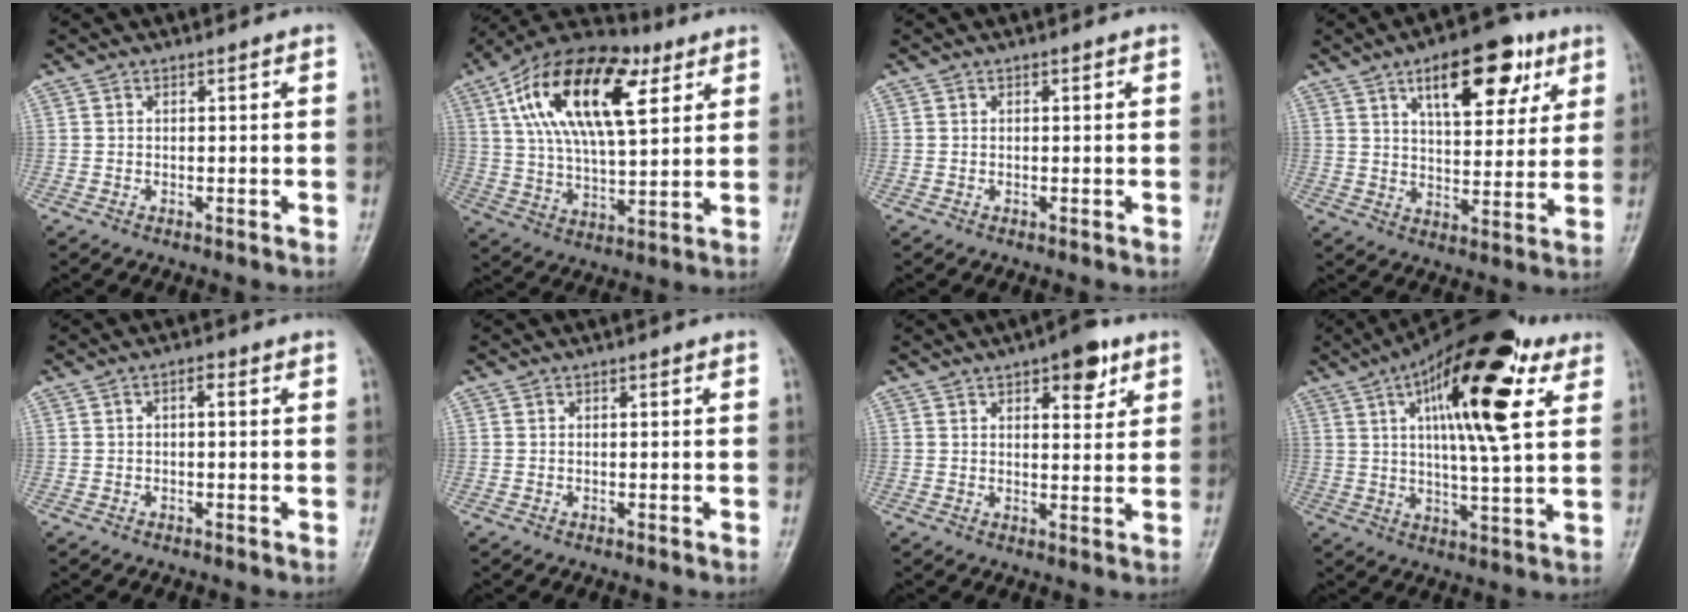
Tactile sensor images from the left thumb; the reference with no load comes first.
{"total": 22.8, "force": [8.8, 10.5, 18.2], "torque": [-0.307, -0.003, 0.148]}
{"total": 0.0}
{"total": 15.9, "force": [7.8, 7.3, 11.8], "torque": [-0.130, -0.020, 0.115]}
{"total": 1.7, "force": [0.3, 0.8, 1.4], "torque": [-0.020, 0.006, 0.000]}
{"total": 0.0}
{"total": 7.7, "force": [4.2, 3.3, 5.5], "torque": [-0.049, -0.016, 0.052]}
{"total": 21.2, "force": [8.4, 6.6, 18.4], "torque": [-0.268, -0.010, 0.124]}